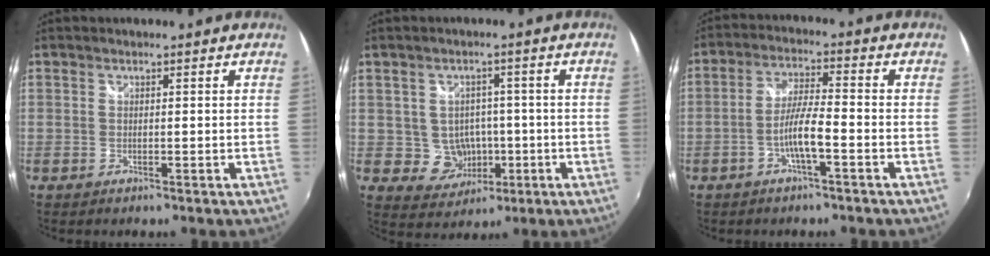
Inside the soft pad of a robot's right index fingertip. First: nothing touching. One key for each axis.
{"total": 6.3, "fx": -0.9, "fy": 6.0, "fz": 1.5, "tx": -0.043, "ty": 0.012, "tz": 0.005}
{"total": 6.2, "fx": -2.7, "fy": 0.4, "fz": 5.5, "tx": -0.111, "ty": 0.004, "tz": -0.049}